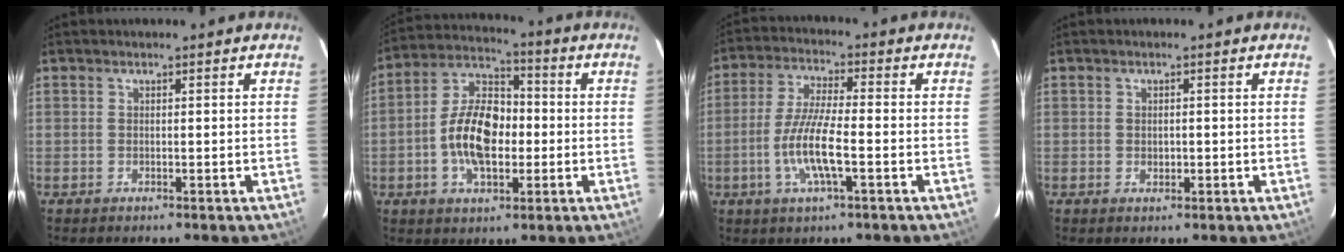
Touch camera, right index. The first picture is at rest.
{"total": 13.1, "force": [-2.2, 7.2, 10.7], "torque": [-0.208, 0.018, -0.042]}
{"total": 9.8, "force": [-2.9, 1.6, 9.3], "torque": [-0.186, -0.005, -0.057]}
{"total": 1.4, "force": [-0.1, 1.0, 1.0], "torque": [-0.014, 0.002, 0.000]}